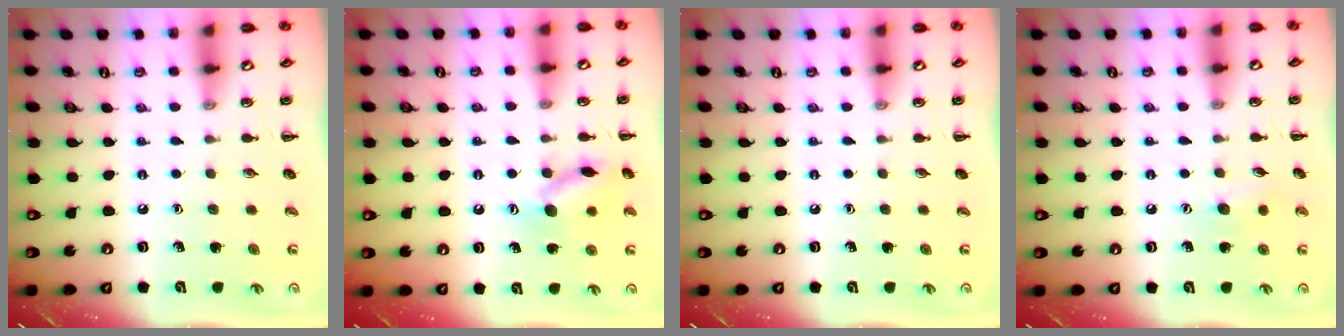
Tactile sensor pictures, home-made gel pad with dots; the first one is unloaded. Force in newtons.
{"total": 11.6, "press": 11.6, "slide": 0.8}
{"total": 0.0}
{"total": 5.4, "press": 5.3, "slide": 1.0}